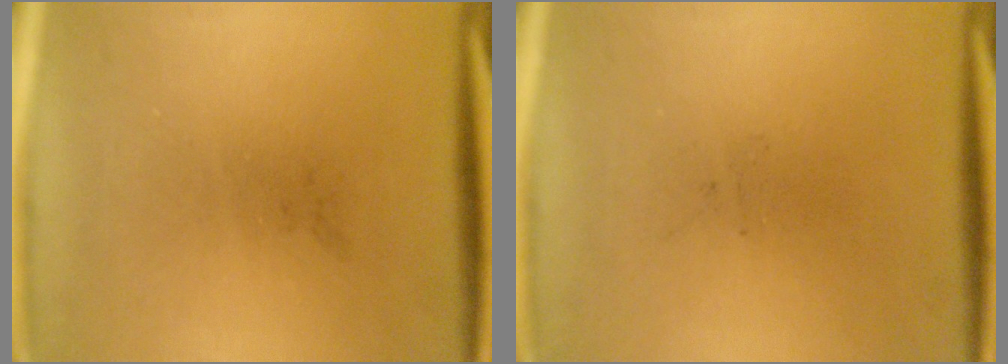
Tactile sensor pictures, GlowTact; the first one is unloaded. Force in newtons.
{"total": 0.0}